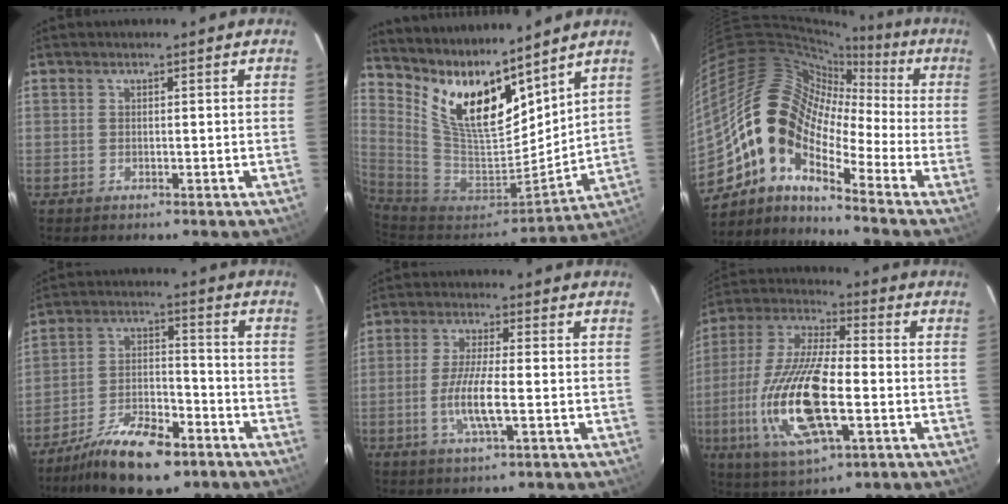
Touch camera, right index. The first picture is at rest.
{"total": 15.4, "force": [11.3, 4.8, 9.4], "torque": [-0.172, -0.019, 0.221]}
{"total": 14.3, "force": [-5.7, 7.5, 10.7], "torque": [-0.175, 0.003, -0.129]}
{"total": 14.8, "force": [-10.4, 5.8, 8.9], "torque": [-0.181, -0.008, -0.180]}
{"total": 7.1, "force": [-1.9, 0.8, 6.8], "torque": [-0.136, -0.007, -0.040]}
{"total": 19.5, "force": [-4.9, 6.6, 17.7], "torque": [-0.373, -0.014, -0.094]}